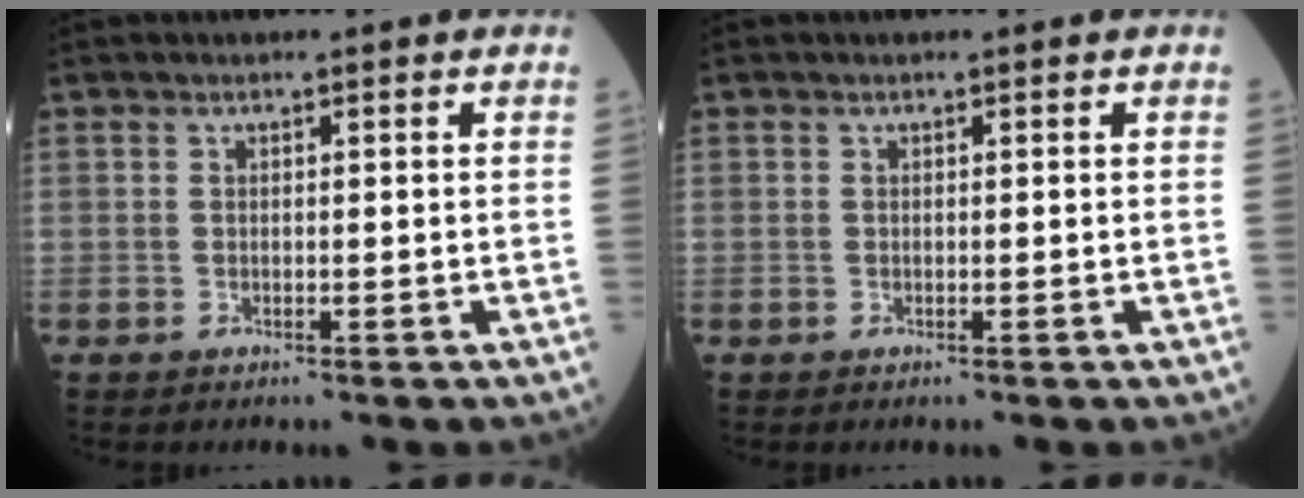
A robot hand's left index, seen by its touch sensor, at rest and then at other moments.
{"total": 0.0}